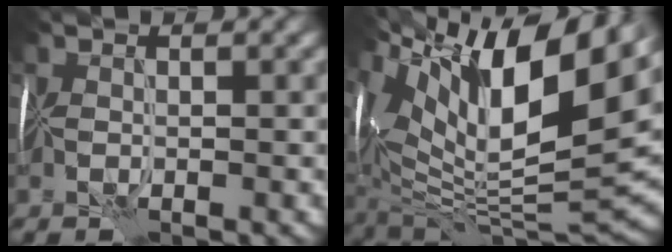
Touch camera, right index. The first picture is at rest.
{"total": 15.3, "force": [6.8, 5.6, 12.5], "torque": [-0.210, 0.026, 0.120]}